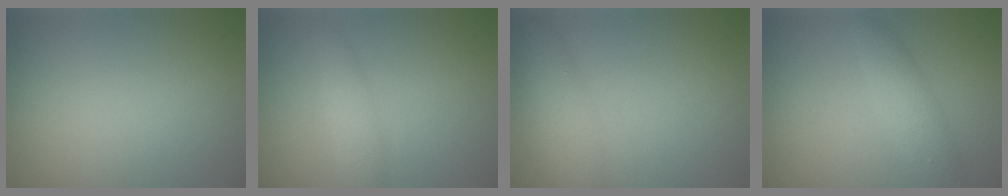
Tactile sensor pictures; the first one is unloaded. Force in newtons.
{"total": 1.8, "press": 1.8, "slide": 0.1}
{"total": 2.8, "press": 2.8, "slide": 0.1}
{"total": 2.7, "press": 2.7, "slide": 0.2}